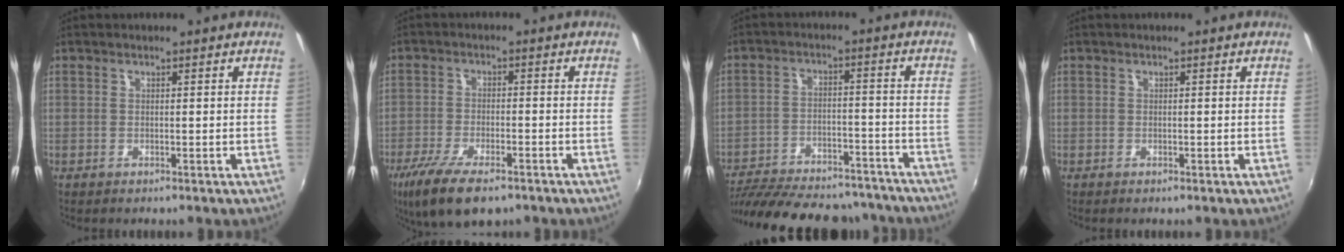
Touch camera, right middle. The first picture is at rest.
{"total": 12.2, "force": [-8.2, 4.2, 8.0], "torque": [-0.182, -0.039, -0.146]}
{"total": 26.0, "force": [-22.5, 8.4, 10.1], "torque": [-0.210, 0.005, -0.301]}
{"total": 0.0}